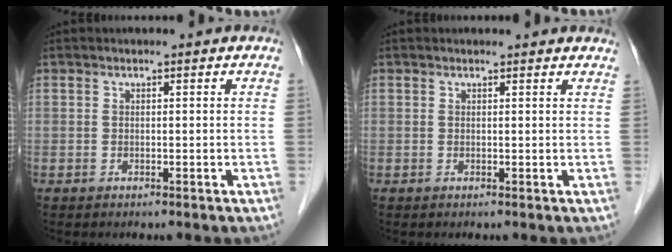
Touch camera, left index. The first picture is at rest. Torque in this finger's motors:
{"motor_torque": [0.25, -0.18, -0.03, -0.01]}